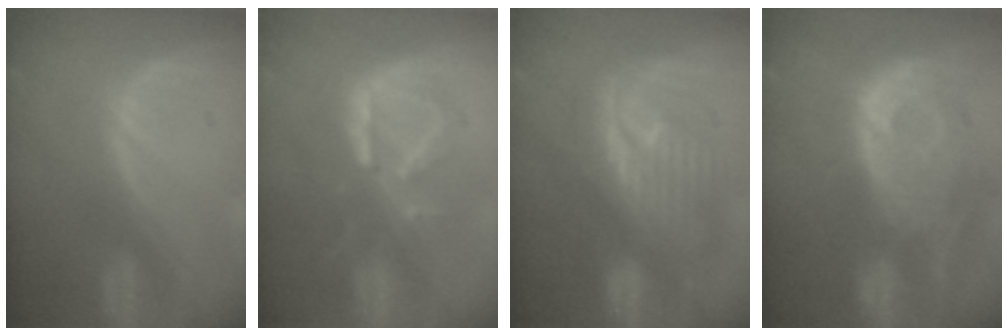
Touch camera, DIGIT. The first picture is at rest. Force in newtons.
{"total": 7.8, "press": 7.6, "slide": 1.5}
{"total": 10.3, "press": 10.2, "slide": 0.9}
{"total": 12.2, "press": 10.8, "slide": 5.6}